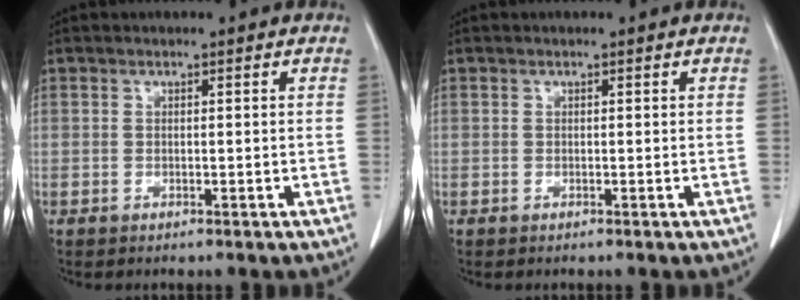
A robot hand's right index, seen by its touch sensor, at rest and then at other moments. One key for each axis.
{"total": 0.0}